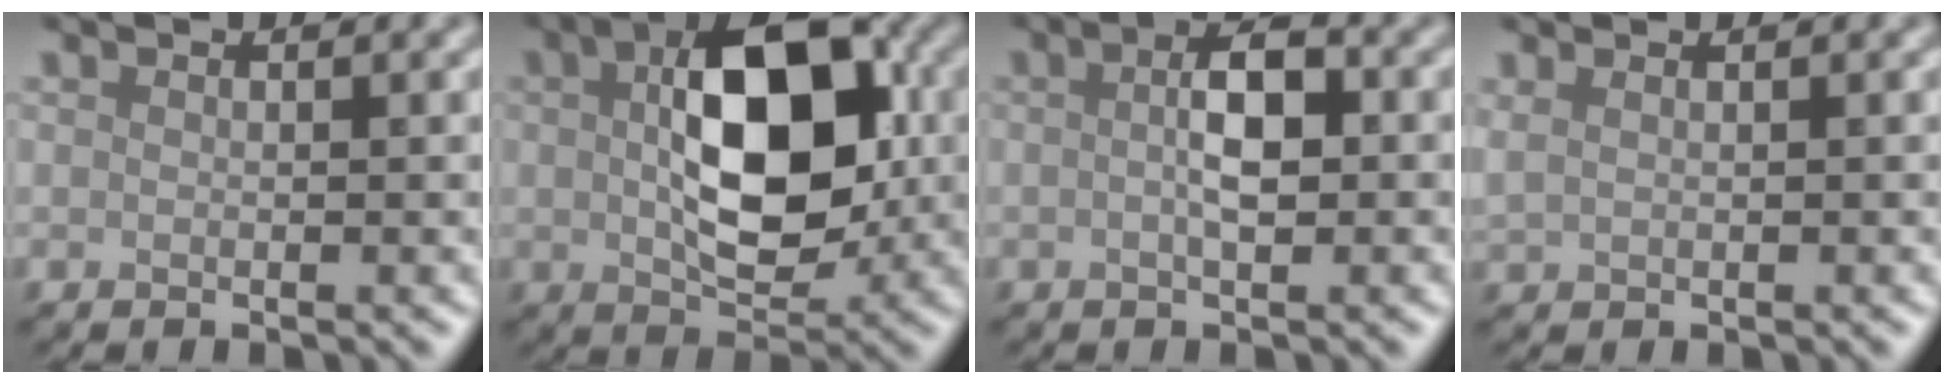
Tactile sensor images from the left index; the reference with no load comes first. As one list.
[{"total": 10.8, "force": [1.0, 6.1, 8.8], "torque": [-0.143, 0.007, 0.016]}, {"total": 3.6, "force": [-0.2, 1.2, 3.4], "torque": [-0.069, 0.005, -0.006]}, {"total": 1.3, "force": [0.8, 0.5, 0.8], "torque": [-0.012, 0.004, 0.010]}]